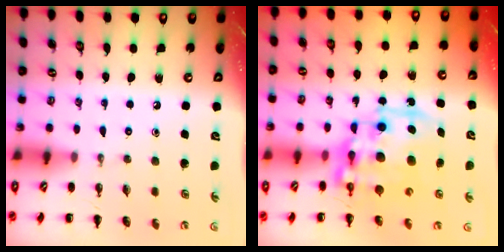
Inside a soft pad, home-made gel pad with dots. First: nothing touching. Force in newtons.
{"total": 15.5, "press": 15.1, "slide": 3.3}